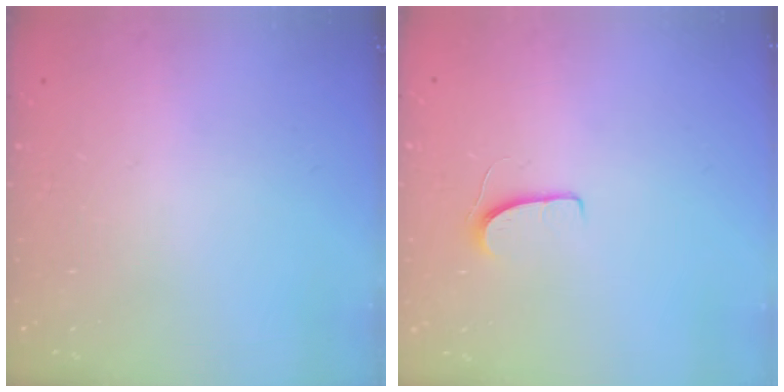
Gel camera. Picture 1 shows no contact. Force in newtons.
{"total": 5.1, "press": 5.0, "slide": 0.5}